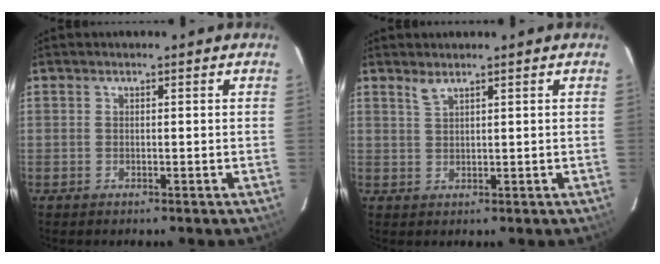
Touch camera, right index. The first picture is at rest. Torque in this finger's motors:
{"motor_torque": [-0.04, 0.08, 0.00, 0.04]}